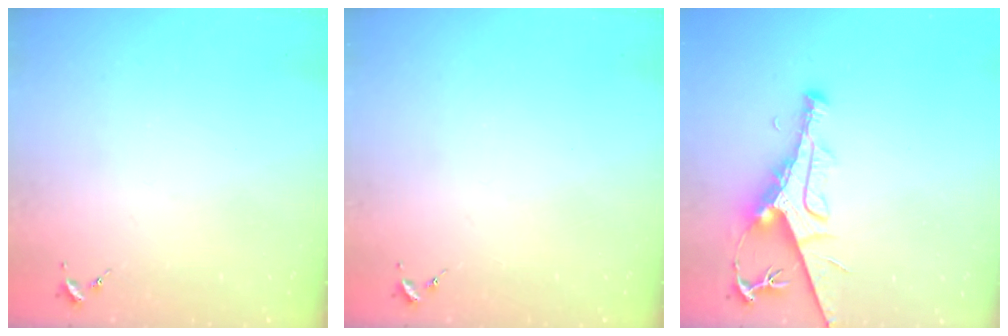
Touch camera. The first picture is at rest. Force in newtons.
{"total": 0.0}
{"total": 10.5, "press": 10.4, "slide": 1.3}